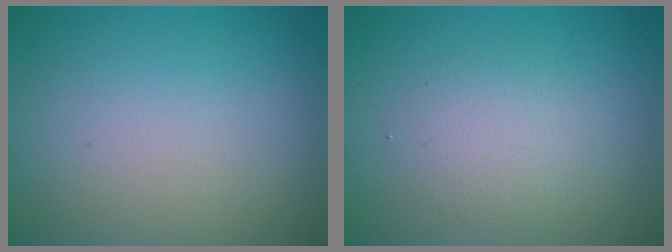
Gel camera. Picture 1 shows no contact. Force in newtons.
{"total": 2.3, "press": 2.3, "slide": 0.1}